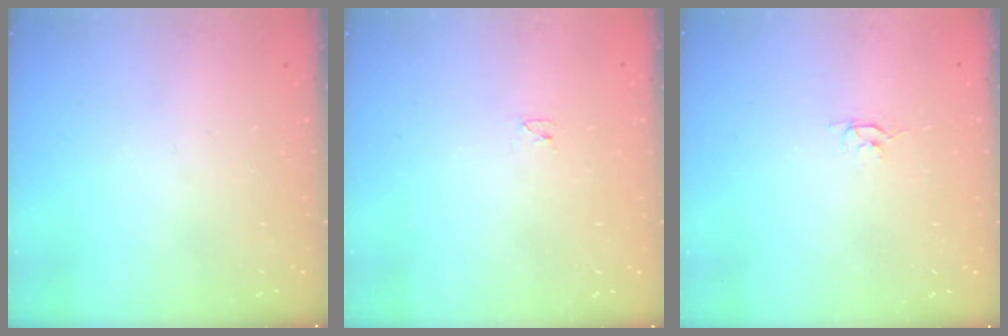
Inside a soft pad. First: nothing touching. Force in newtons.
{"total": 2.3, "press": 2.2, "slide": 0.4}
{"total": 2.6, "press": 2.6, "slide": 0.3}